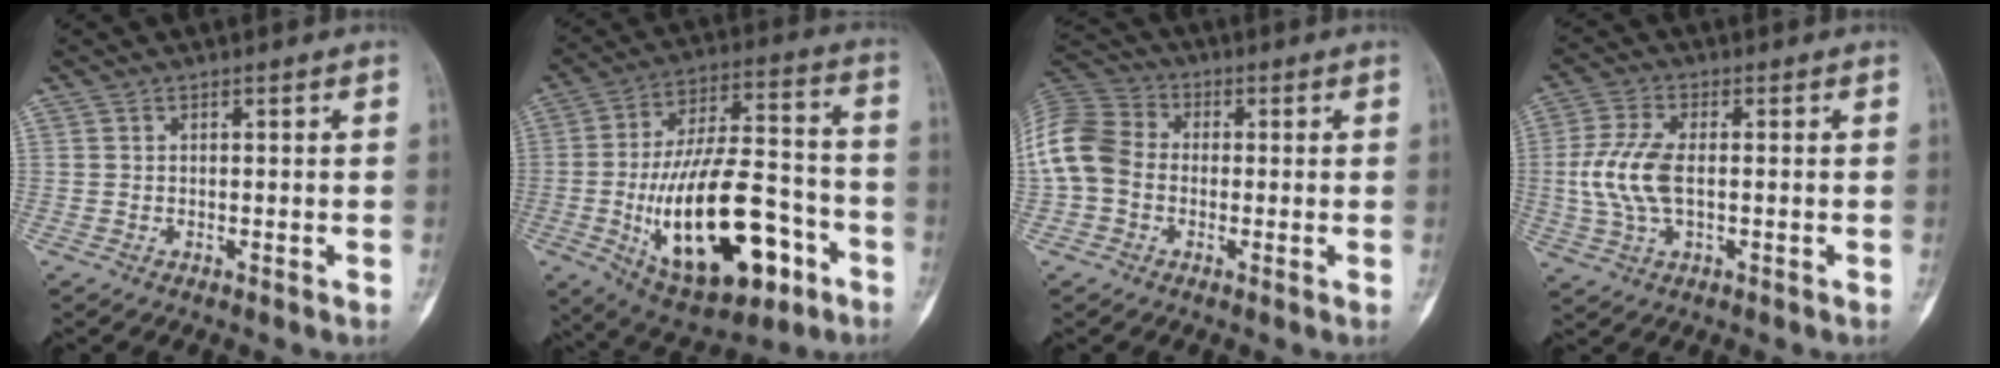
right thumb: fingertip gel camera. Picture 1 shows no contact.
{"total": 26.1, "force": [-8.6, 12.1, 21.5], "torque": [-0.366, 0.032, -0.121]}
{"total": 11.4, "force": [-0.9, 9.3, 6.6], "torque": [-0.132, 0.033, -0.029]}
{"total": 9.2, "force": [-0.2, 4.6, 8.0], "torque": [-0.185, 0.006, -0.003]}